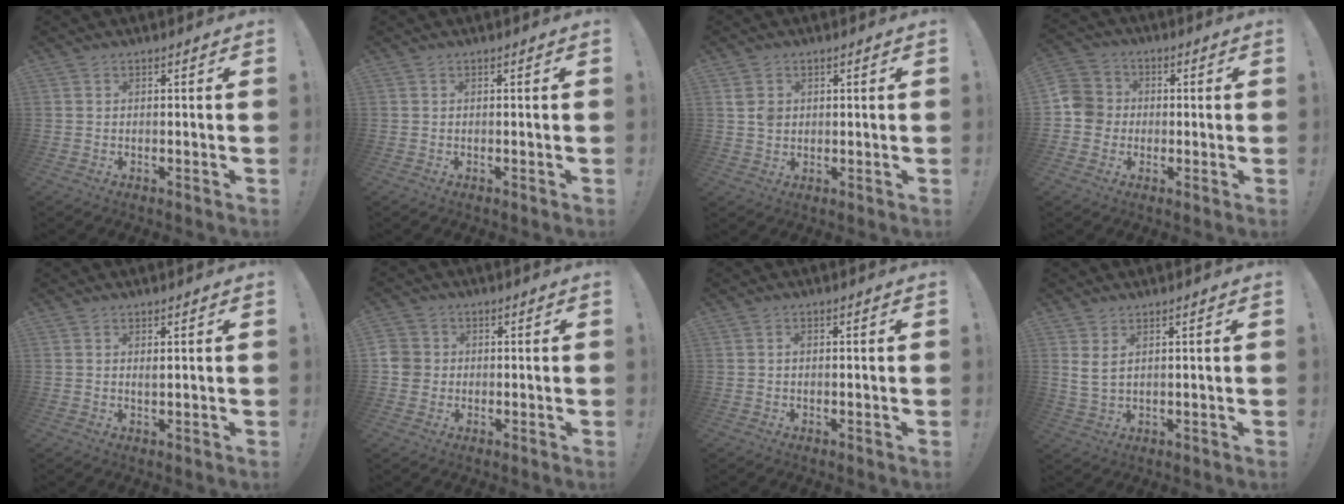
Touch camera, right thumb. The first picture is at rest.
{"total": 0.0}
{"total": 3.1, "force": [1.1, 2.5, 1.5], "torque": [-0.013, -0.005, 0.018]}
{"total": 8.1, "force": [-1.3, 7.7, 2.2], "torque": [-0.042, 0.026, -0.019]}
{"total": 1.2, "force": [0.8, 0.3, 0.7], "torque": [-0.015, 0.001, 0.015]}
{"total": 5.2, "force": [-0.2, 5.0, 1.5], "torque": [-0.040, 0.007, -0.003]}
{"total": 0.5, "force": [0.0, 0.5, 0.0], "torque": [0.000, 0.005, -0.001]}
{"total": 4.0, "force": [2.2, 1.5, 3.0], "torque": [-0.053, -0.007, 0.042]}